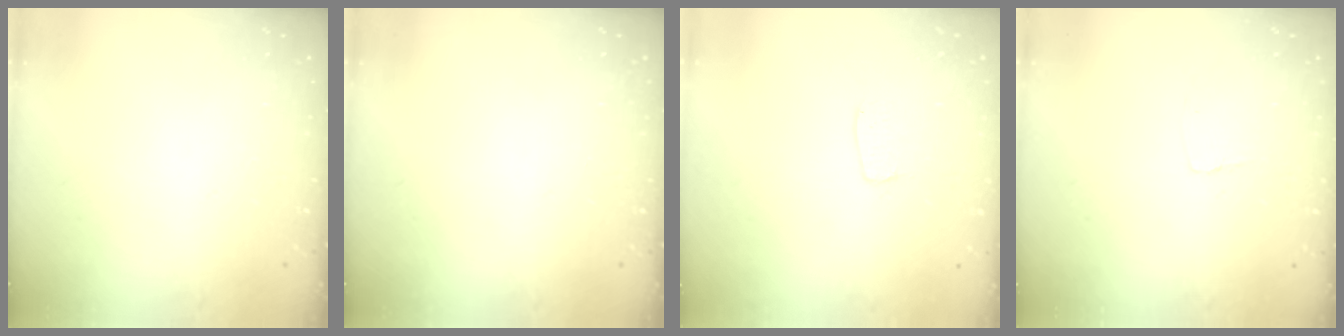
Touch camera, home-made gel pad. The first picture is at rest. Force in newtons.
{"total": 0.0}
{"total": 4.8, "press": 4.8, "slide": 0.3}
{"total": 2.9, "press": 2.9, "slide": 0.3}